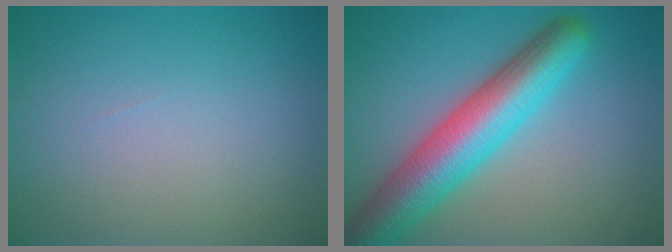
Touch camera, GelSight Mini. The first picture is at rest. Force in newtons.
{"total": 8.6, "press": 8.5, "slide": 0.5}